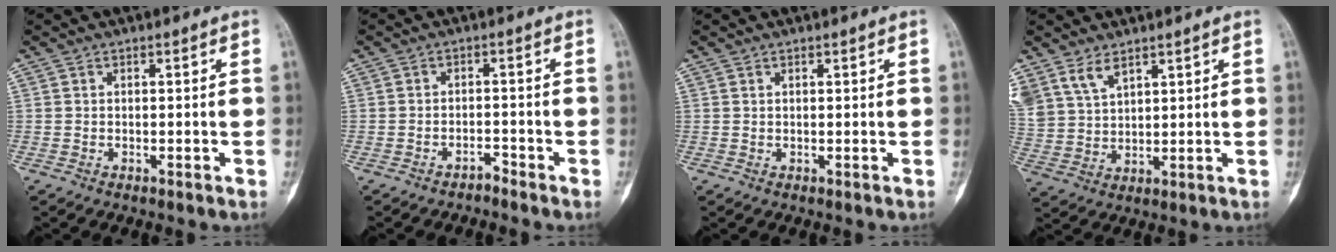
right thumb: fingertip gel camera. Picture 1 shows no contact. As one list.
[{"total": 1.8, "force": [-1.7, 0.5, 0.1], "torque": [0.003, 0.014, -0.028]}, {"total": 0.0}, {"total": 7.6, "force": [5.2, 4.1, 3.6], "torque": [-0.061, -0.011, 0.117]}]